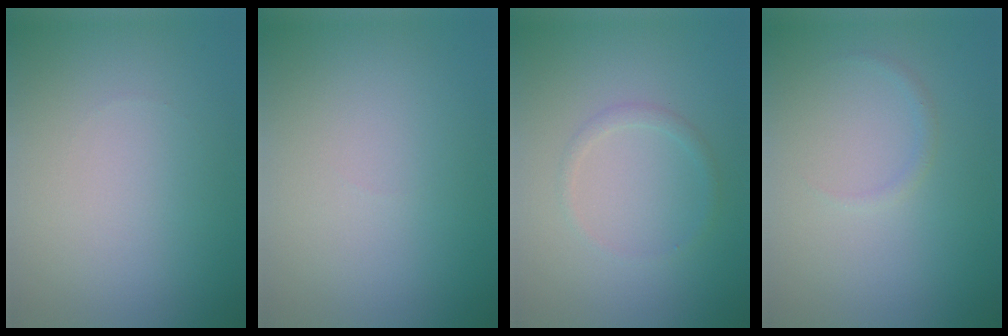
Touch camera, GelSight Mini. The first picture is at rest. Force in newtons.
{"total": 0.0}
{"total": 1.0, "press": 1.0, "slide": 0.1}
{"total": 0.6, "press": 0.6, "slide": 0.1}